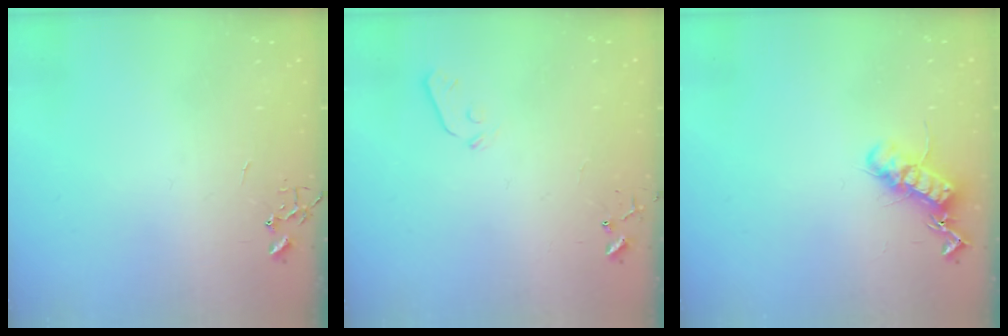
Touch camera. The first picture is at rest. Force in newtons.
{"total": 3.6, "press": 3.6, "slide": 0.6}
{"total": 13.3, "press": 13.3, "slide": 0.3}